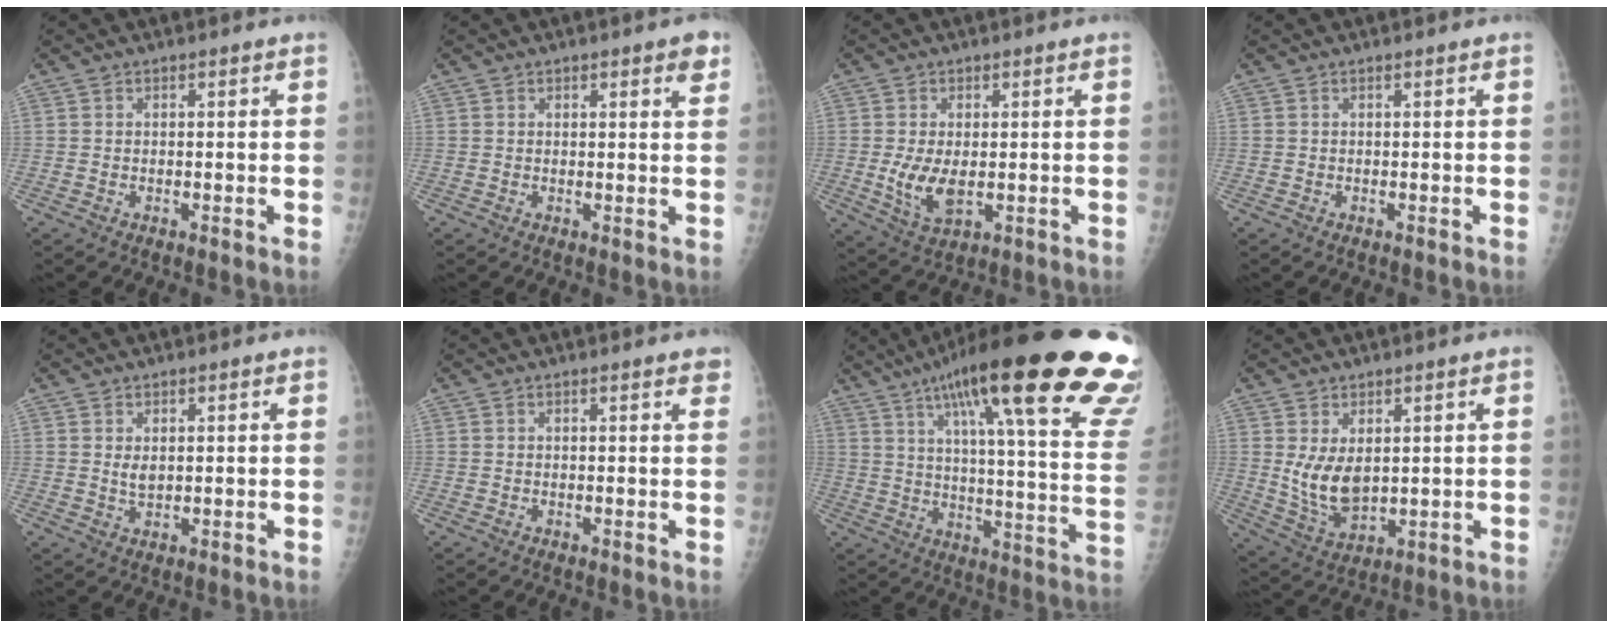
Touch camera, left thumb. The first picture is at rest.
{"total": 3.4, "force": [1.9, 1.2, 2.6], "torque": [-0.020, -0.007, 0.019]}
{"total": 7.0, "force": [-0.6, 3.9, 5.8], "torque": [-0.107, -0.014, -0.004]}
{"total": 0.0}
{"total": 2.3, "force": [0.7, 1.4, 1.6], "torque": [-0.021, -0.007, 0.014]}
{"total": 1.7, "force": [1.2, 0.5, 1.1], "torque": [-0.008, 0.000, 0.010]}
{"total": 34.5, "force": [21.7, 5.8, 26.2], "torque": [-0.295, -0.067, 0.301]}
{"total": 8.2, "force": [1.5, 5.1, 6.3], "torque": [-0.101, -0.021, 0.047]}